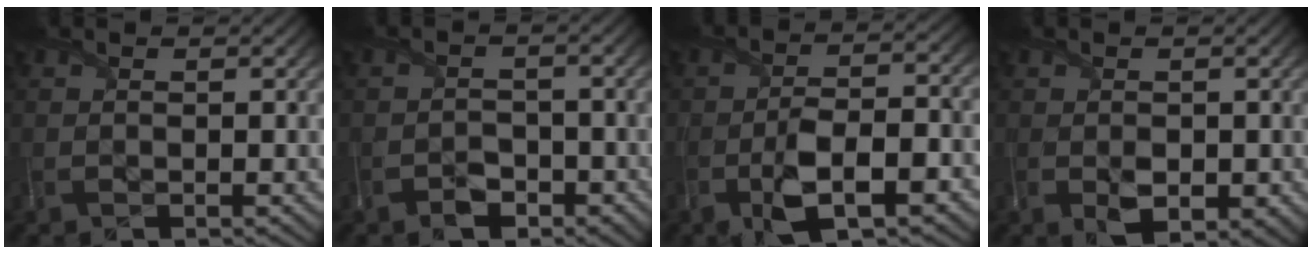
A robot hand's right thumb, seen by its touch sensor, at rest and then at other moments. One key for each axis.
{"total": 2.9, "fx": -1.9, "fy": 1.8, "fz": 1.1, "tx": -0.018, "ty": -0.004, "tz": -0.036}
{"total": 9.0, "fx": -3.6, "fy": 3.3, "fz": 7.6, "tx": -0.140, "ty": -0.003, "tz": -0.068}
{"total": 3.3, "fx": -0.7, "fy": 2.1, "fz": 2.4, "tx": -0.051, "ty": -0.018, "tz": -0.006}